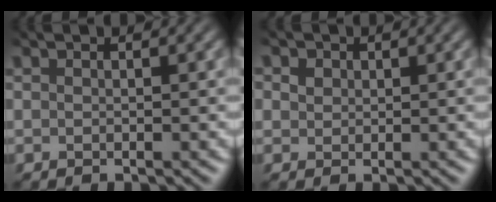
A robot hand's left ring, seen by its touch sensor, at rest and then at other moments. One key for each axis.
{"total": 2.3, "fx": -1.0, "fy": -0.6, "fz": -1.9, "tx": 0.010, "ty": -0.015, "tz": 0.002}